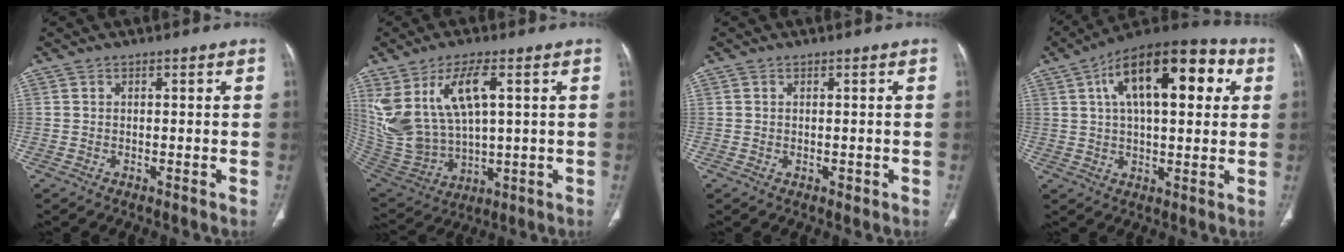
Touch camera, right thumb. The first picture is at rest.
{"total": 16.7, "force": [5.6, 7.8, 13.7], "torque": [-0.282, -0.016, 0.133]}
{"total": 0.8, "force": [-0.1, 0.6, 0.5], "torque": [-0.006, -0.001, 0.001]}
{"total": 20.8, "force": [6.4, 9.3, 17.4], "torque": [-0.249, 0.021, 0.092]}